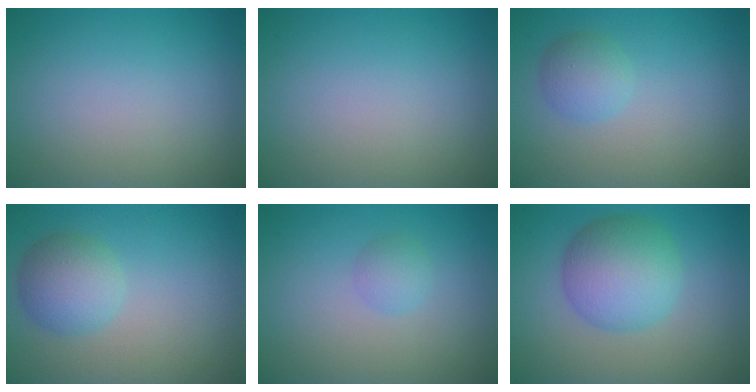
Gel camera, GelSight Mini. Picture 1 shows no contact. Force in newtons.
{"total": 0.0}
{"total": 2.3, "press": 2.3, "slide": 0.1}
{"total": 3.6, "press": 3.6, "slide": 0.1}
{"total": 1.3, "press": 1.3, "slide": 0.1}
{"total": 6.2, "press": 6.2, "slide": 0.0}